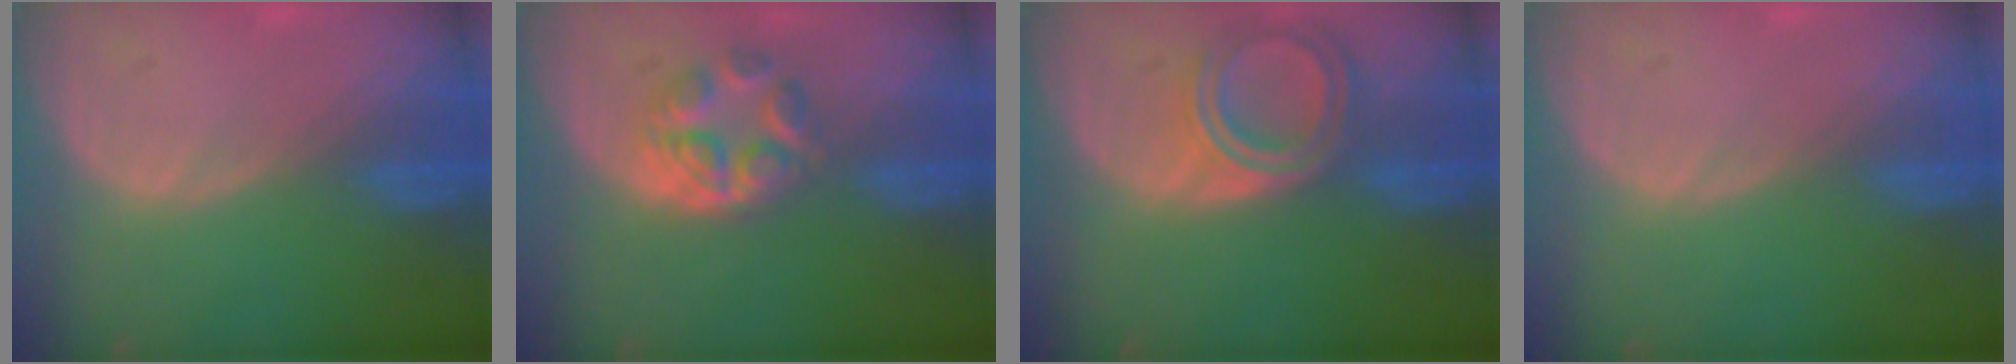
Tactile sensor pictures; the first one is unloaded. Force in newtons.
{"total": 6.1, "press": 5.3, "slide": 3.2}
{"total": 6.6, "press": 5.9, "slide": 3.0}
{"total": 0.0}